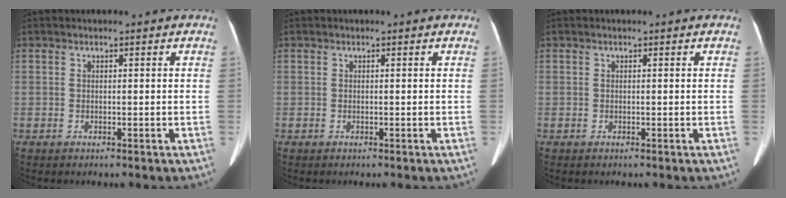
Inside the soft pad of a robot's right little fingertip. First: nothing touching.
{"total": 0.0}
{"total": 0.0}